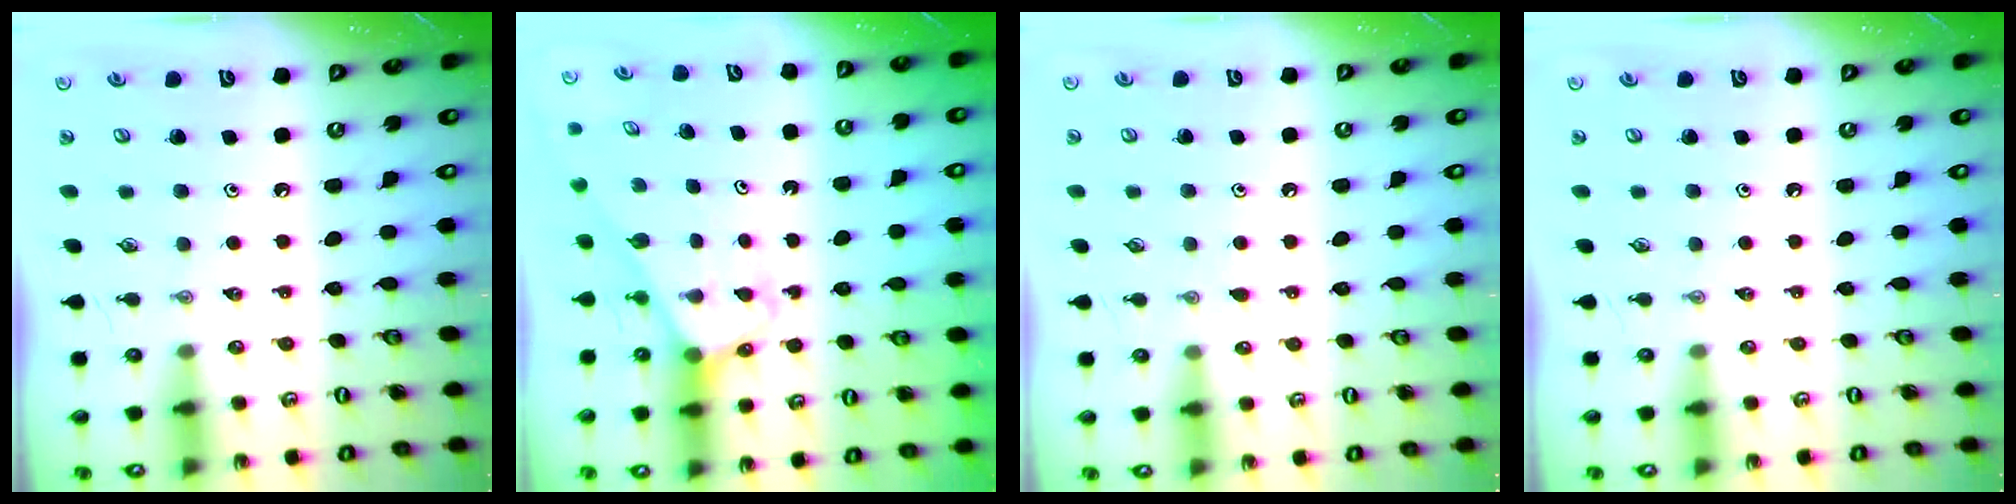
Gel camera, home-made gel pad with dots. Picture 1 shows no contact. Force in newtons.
{"total": 3.1, "press": 3.1, "slide": 0.2}
{"total": 4.6, "press": 4.6, "slide": 0.5}
{"total": 0.0}